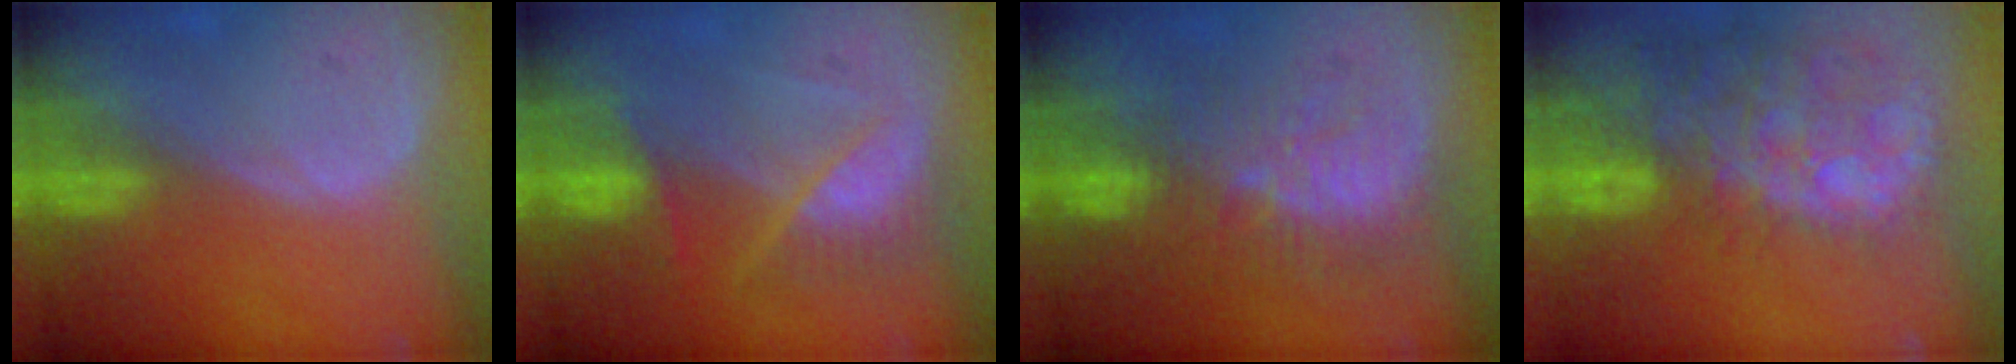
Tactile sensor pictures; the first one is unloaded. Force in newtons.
{"total": 7.3, "press": 6.6, "slide": 3.3}
{"total": 9.4, "press": 9.1, "slide": 2.2}
{"total": 14.0, "press": 11.6, "slide": 7.9}